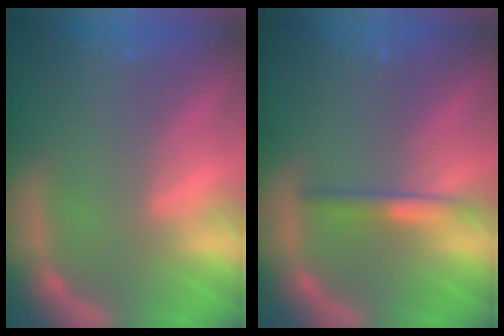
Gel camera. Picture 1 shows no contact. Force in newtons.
{"total": 2.0}